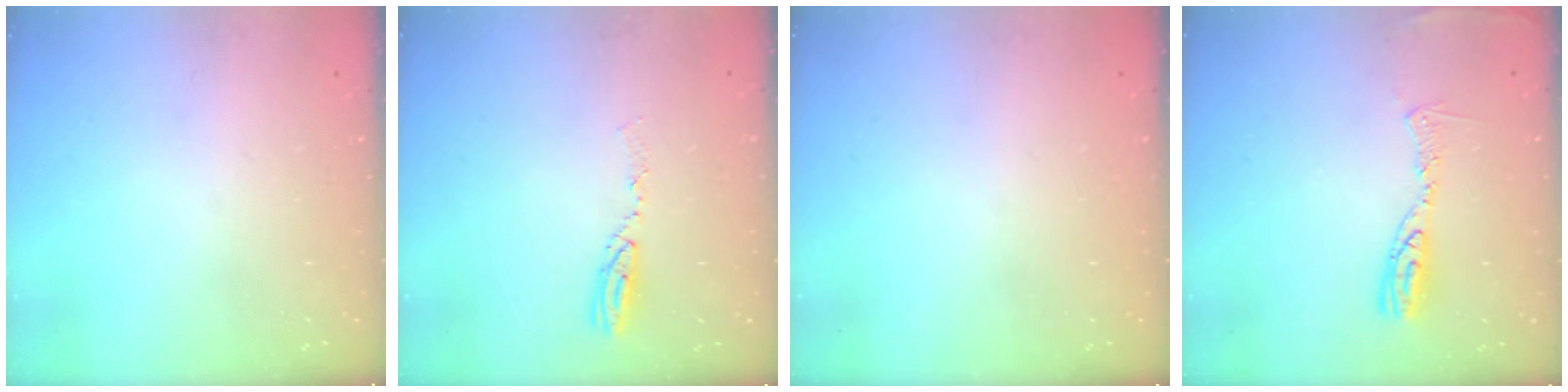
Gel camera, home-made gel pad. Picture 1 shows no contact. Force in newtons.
{"total": 5.4, "press": 5.3, "slide": 0.6}
{"total": 0.0}
{"total": 8.8, "press": 8.8, "slide": 0.9}